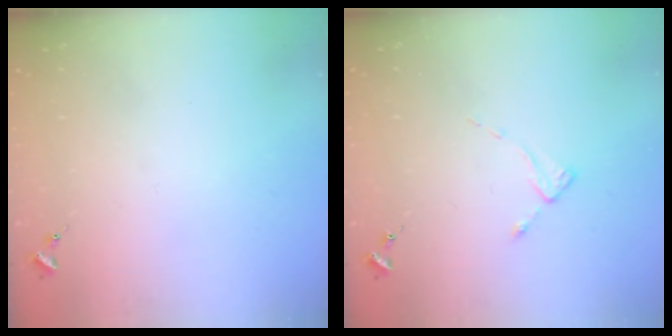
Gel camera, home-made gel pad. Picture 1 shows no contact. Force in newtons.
{"total": 2.0, "press": 2.0, "slide": 0.3}